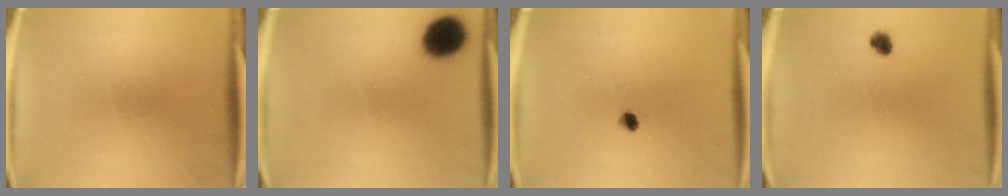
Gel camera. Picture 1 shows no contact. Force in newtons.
{"total": 10.8}
{"total": 1.9}
{"total": 2.2}